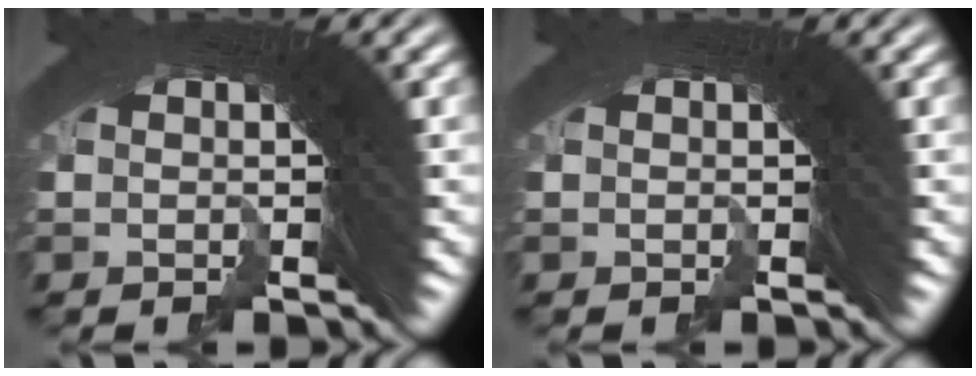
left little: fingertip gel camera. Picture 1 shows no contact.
{"total": 0.0}